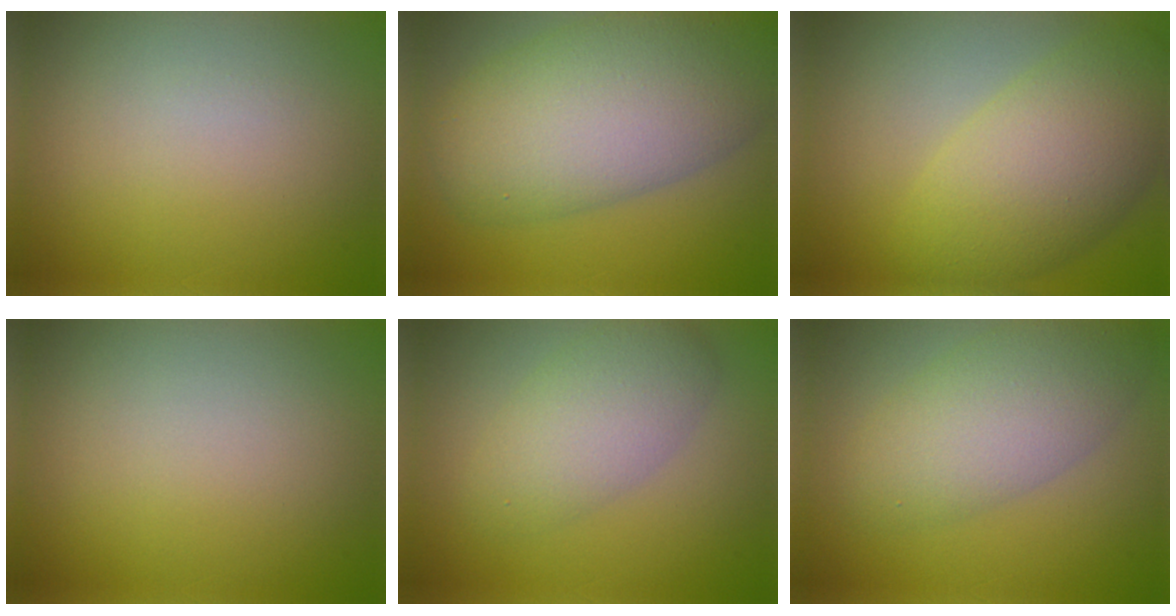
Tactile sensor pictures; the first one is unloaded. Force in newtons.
{"total": 11.4, "press": 11.3, "slide": 0.8}
{"total": 7.6, "press": 7.5, "slide": 0.3}
{"total": 0.0}
{"total": 4.5, "press": 4.5, "slide": 0.1}
{"total": 6.0, "press": 6.0, "slide": 0.2}